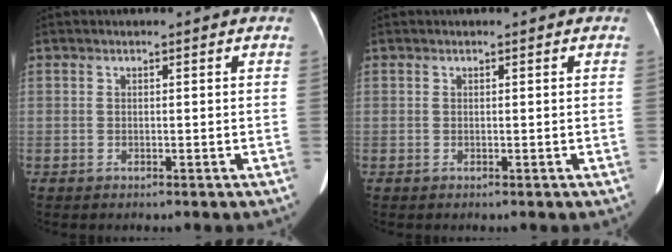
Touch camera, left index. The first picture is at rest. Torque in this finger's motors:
{"motor_torque": [-0.01, -0.03, 0.00, 0.00]}